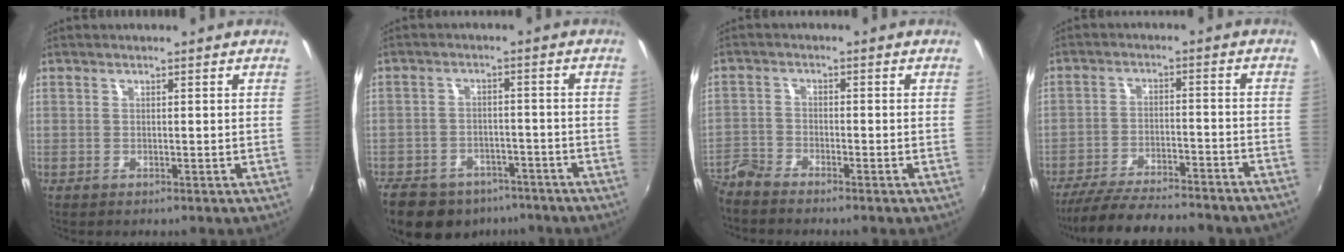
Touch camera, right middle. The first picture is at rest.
{"total": 16.5, "force": [-11.9, 9.3, 6.7], "torque": [-0.166, -0.004, -0.163]}
{"total": 4.2, "force": [-4.1, 0.6, 0.6], "torque": [-0.023, -0.010, -0.092]}
{"total": 19.2, "force": [-16.9, 2.3, 8.7], "torque": [-0.171, -0.034, -0.249]}